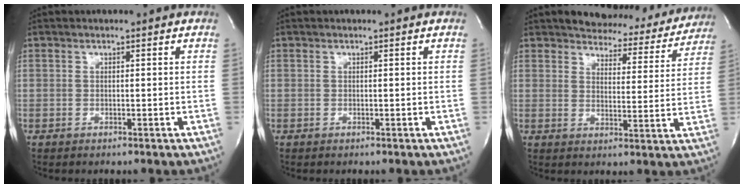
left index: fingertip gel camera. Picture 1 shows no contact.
{"total": 0.0}
{"total": 13.9, "force": [12.9, 4.4, 2.7], "torque": [-0.009, -0.024, 0.146]}